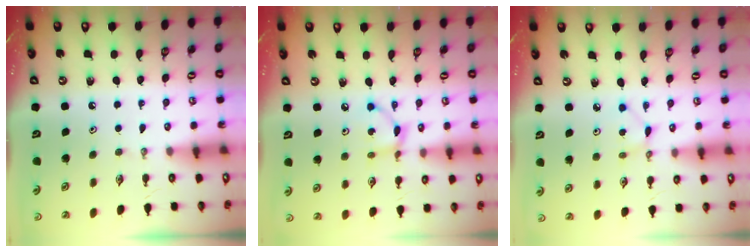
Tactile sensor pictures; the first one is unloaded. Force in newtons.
{"total": 5.9, "press": 5.9, "slide": 0.1}
{"total": 1.9, "press": 1.9, "slide": 0.2}